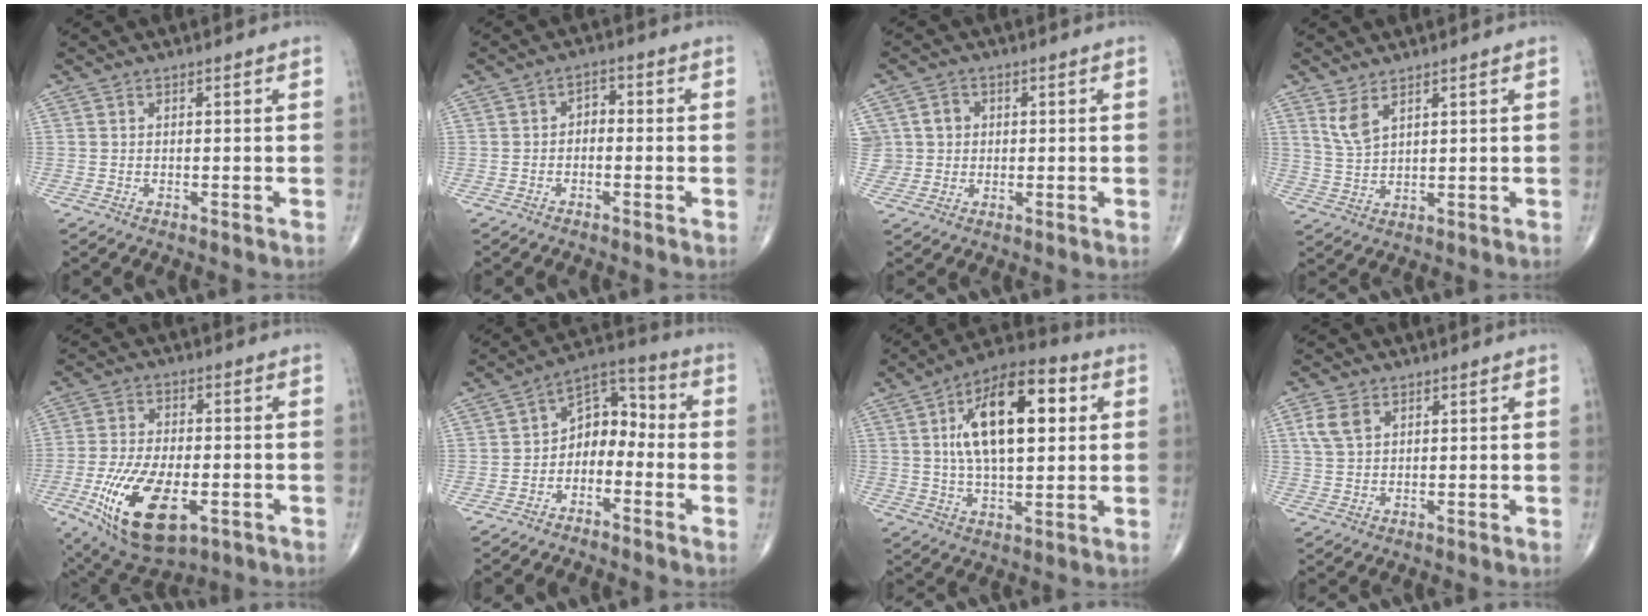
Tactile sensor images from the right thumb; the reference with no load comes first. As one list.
[{"total": 2.5, "force": [-0.5, 1.8, 1.7], "torque": [-0.013, 0.016, -0.019]}, {"total": 5.4, "force": [1.2, 5.2, 1.2], "torque": [0.004, 0.004, 0.022]}, {"total": 4.4, "force": [2.8, 1.6, 3.0], "torque": [-0.063, -0.017, 0.065]}, {"total": 17.7, "force": [-6.1, 8.7, 14.2], "torque": [-0.262, 0.002, -0.089]}, {"total": 8.4, "force": [-2.4, 5.9, 5.5], "torque": [-0.059, 0.053, -0.058]}, {"total": 19.1, "force": [4.4, 8.9, 16.3], "torque": [-0.250, 0.012, 0.068]}, {"total": 4.7, "force": [2.0, 3.1, 2.9], "torque": [-0.055, 0.002, 0.045]}]